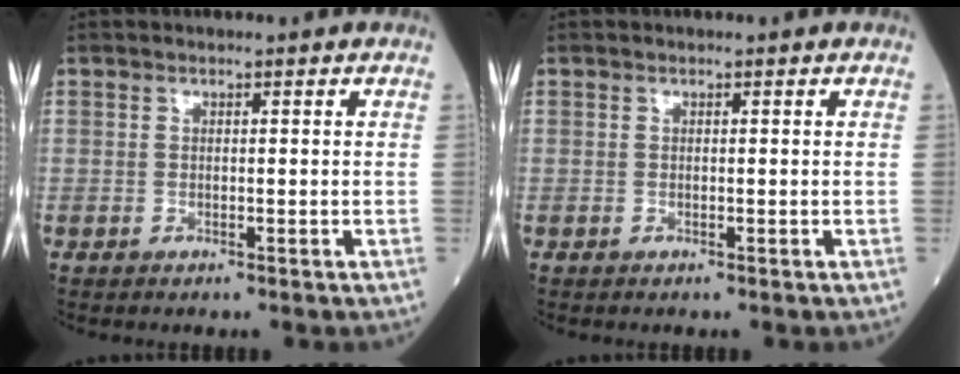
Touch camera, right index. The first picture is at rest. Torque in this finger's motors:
{"motor_torque": [0.00, 0.00, 0.00, 0.01]}